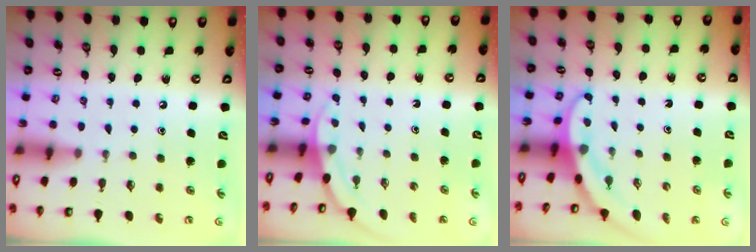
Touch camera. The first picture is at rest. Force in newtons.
{"total": 2.6, "press": 2.6, "slide": 0.1}
{"total": 3.5, "press": 3.5, "slide": 0.1}